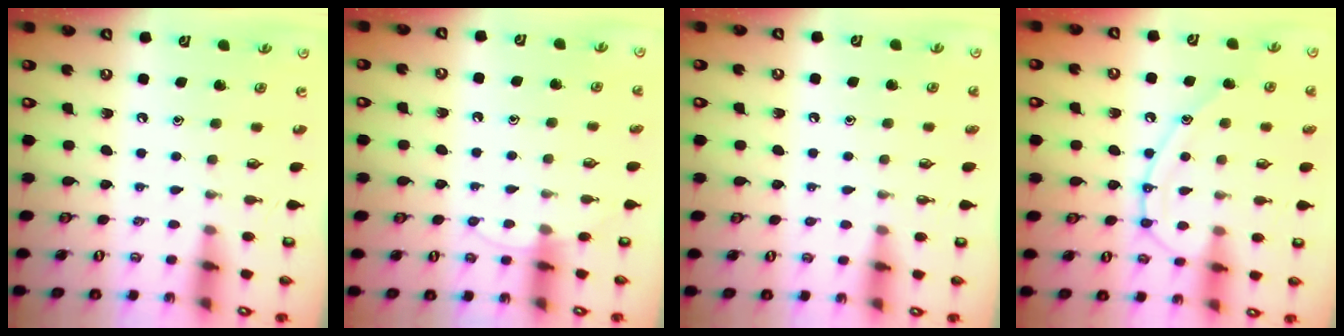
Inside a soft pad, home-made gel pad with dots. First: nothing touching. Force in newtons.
{"total": 4.1, "press": 4.0, "slide": 0.5}
{"total": 0.7, "press": 0.7, "slide": 0.0}
{"total": 13.4, "press": 13.4, "slide": 1.1}